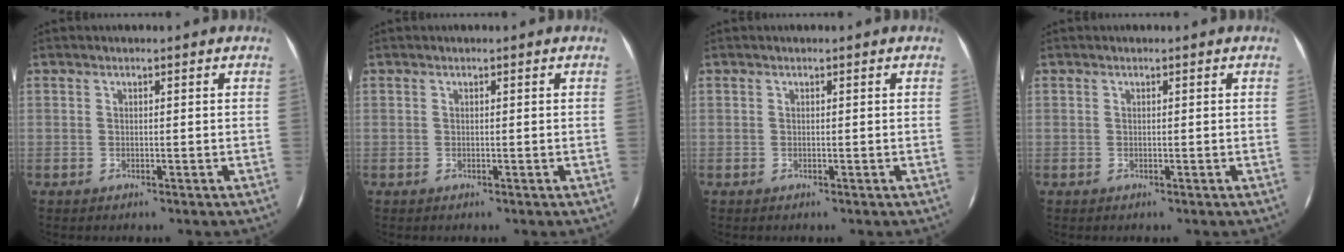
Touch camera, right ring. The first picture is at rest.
{"total": 0.0}
{"total": 0.0}
{"total": 0.0}